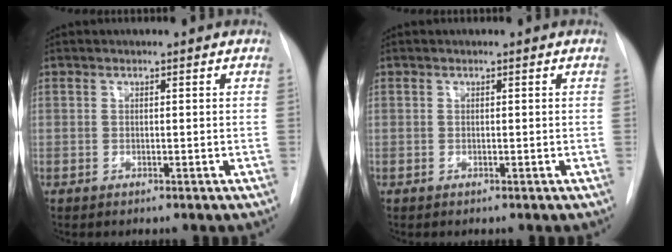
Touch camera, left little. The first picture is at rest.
{"total": 0.0}